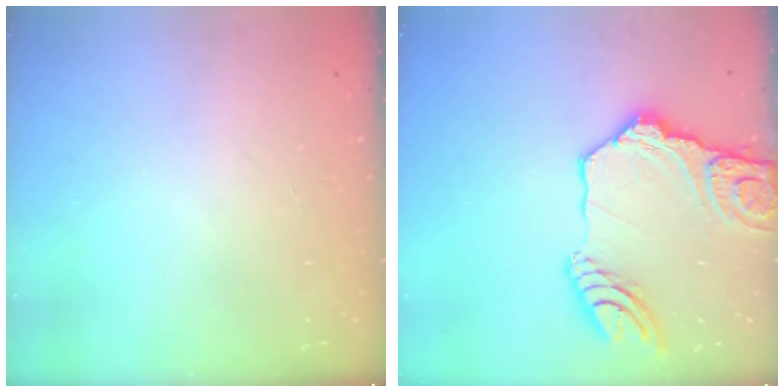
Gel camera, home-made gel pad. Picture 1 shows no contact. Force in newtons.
{"total": 20.6, "press": 20.4, "slide": 2.7}